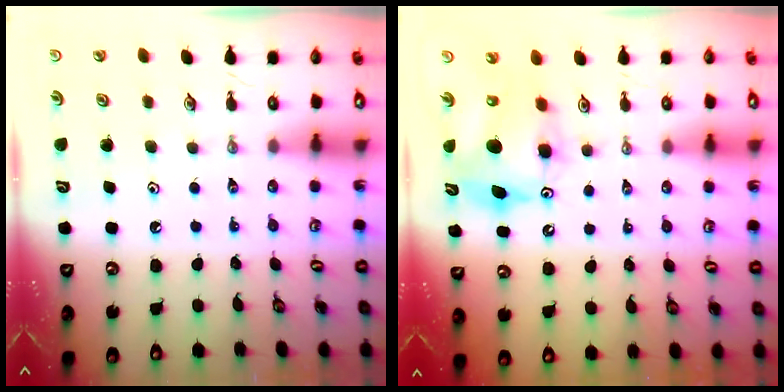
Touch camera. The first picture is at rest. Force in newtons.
{"total": 9.7, "press": 9.6, "slide": 0.5}